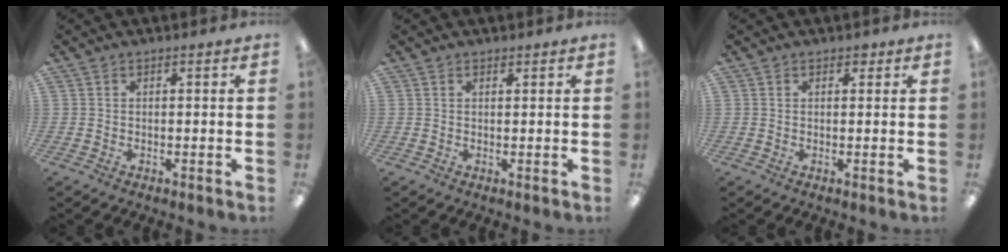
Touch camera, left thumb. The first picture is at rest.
{"total": 0.7, "force": [0.6, 0.1, 0.1], "torque": [-0.003, 0.000, 0.012]}
{"total": 1.3, "force": [0.9, 0.8, 0.5], "torque": [0.004, -0.005, 0.014]}